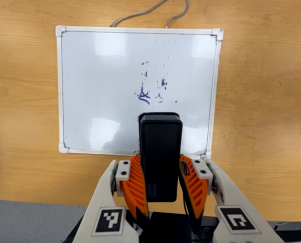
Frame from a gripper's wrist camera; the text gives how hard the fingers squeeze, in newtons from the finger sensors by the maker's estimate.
{"total": 9.3, "left": 7.6, "right": 11.0}